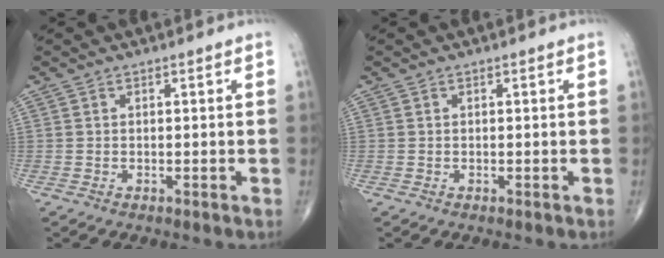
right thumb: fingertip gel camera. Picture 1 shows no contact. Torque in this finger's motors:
{"motor_torque": [0.00, 0.09, -0.09, -0.04, 0.02]}